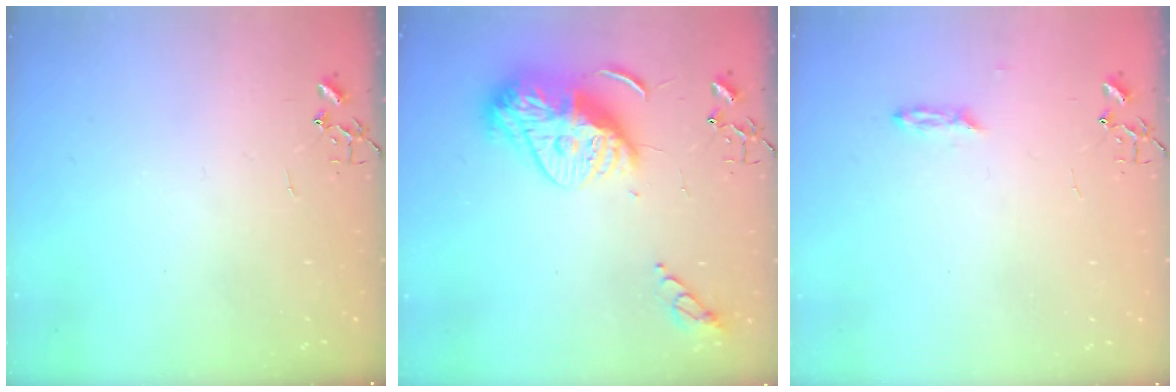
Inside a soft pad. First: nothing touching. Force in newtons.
{"total": 16.7, "press": 16.7, "slide": 0.8}
{"total": 2.3, "press": 2.2, "slide": 0.4}